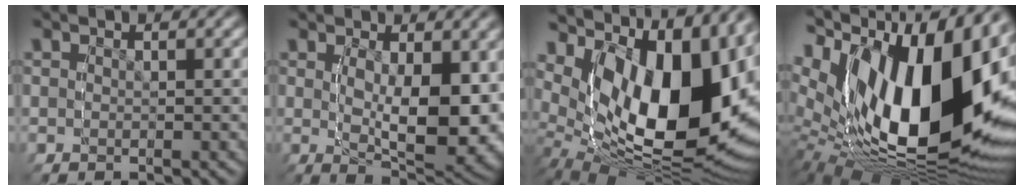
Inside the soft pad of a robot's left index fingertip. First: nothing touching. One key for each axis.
{"total": 8.2, "fx": 0.0, "fy": 3.6, "fz": 7.4, "tx": -0.127, "ty": -0.030, "tz": 0.007}
{"total": 20.6, "fx": -0.4, "fy": 12.4, "fz": 16.4, "tx": -0.303, "ty": -0.045, "tz": 0.011}
{"total": 25.2, "fx": -2.3, "fy": 14.6, "fz": 20.4, "tx": -0.369, "ty": -0.040, "tz": -0.016}